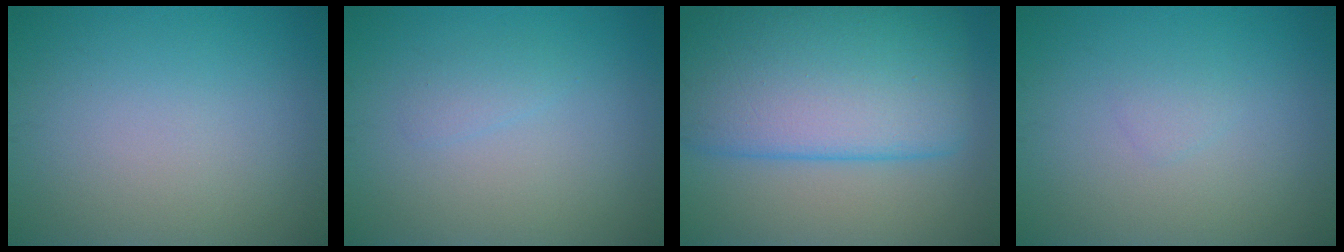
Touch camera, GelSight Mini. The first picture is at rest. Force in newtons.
{"total": 1.0, "press": 1.0, "slide": 0.1}
{"total": 11.9, "press": 11.9, "slide": 0.4}
{"total": 0.7, "press": 0.7, "slide": 0.1}